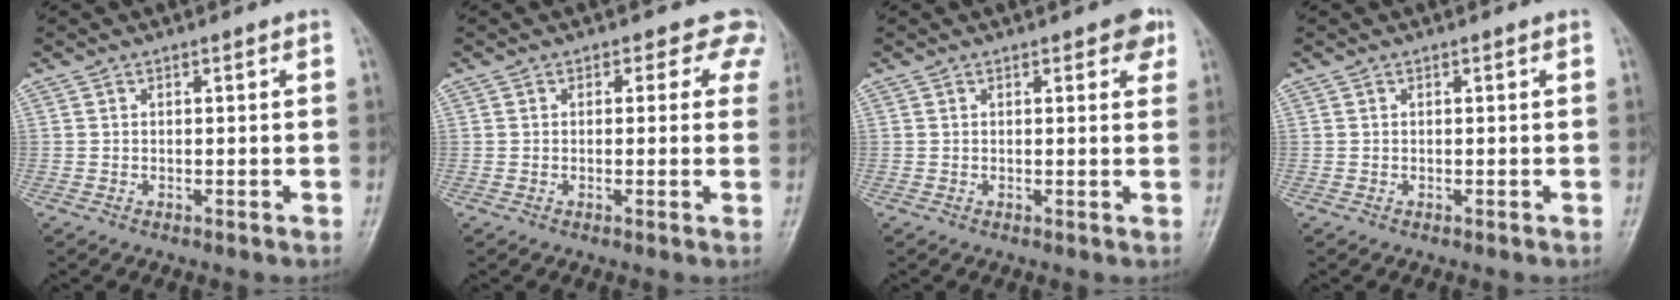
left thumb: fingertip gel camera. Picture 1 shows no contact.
{"total": 4.8, "force": [3.4, 3.3, 0.5], "torque": [0.040, -0.010, 0.009]}
{"total": 3.4, "force": [1.8, 1.5, 2.4], "torque": [-0.013, -0.003, 0.014]}
{"total": 0.0}